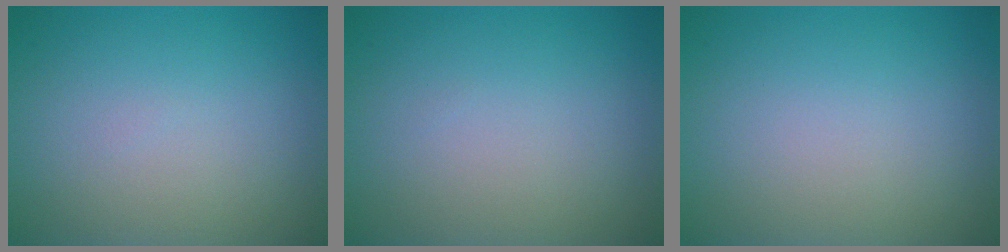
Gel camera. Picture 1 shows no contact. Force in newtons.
{"total": 0.0}
{"total": 0.0}